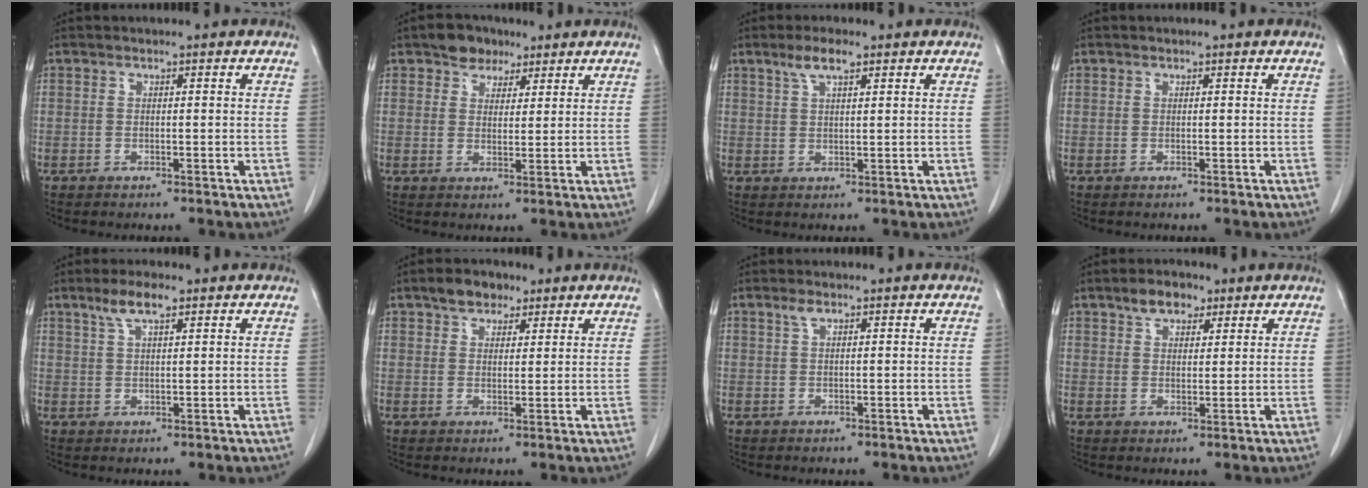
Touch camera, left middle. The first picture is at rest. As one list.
[{"total": 4.5, "force": [3.1, 2.9, 1.4], "torque": [-0.025, 0.010, 0.054]}, {"total": 3.8, "force": [2.4, 0.8, 2.7], "torque": [-0.060, 0.007, 0.048]}, {"total": 0.0}, {"total": 4.4, "force": [2.9, 0.9, 3.2], "torque": [-0.069, 0.007, 0.056]}, {"total": 4.4, "force": [3.0, 2.6, 1.9], "torque": [-0.033, 0.011, 0.053]}, {"total": 1.2, "force": [0.8, 0.4, 0.9], "torque": [-0.020, 0.006, 0.016]}, {"total": 4.5, "force": [3.0, 2.4, 2.4], "torque": [-0.043, 0.011, 0.053]}]